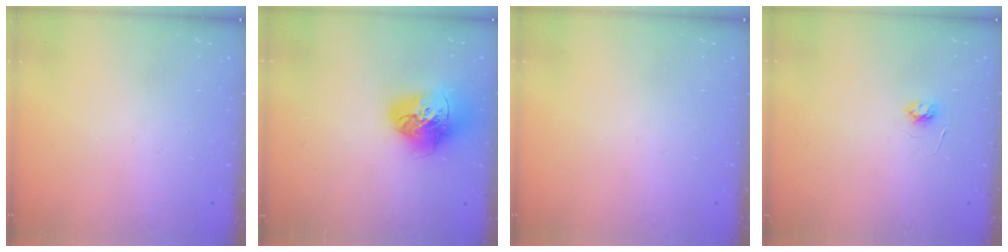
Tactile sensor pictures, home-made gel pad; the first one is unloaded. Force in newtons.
{"total": 18.0, "press": 17.9, "slide": 1.9}
{"total": 0.0}
{"total": 3.6, "press": 3.6, "slide": 0.5}